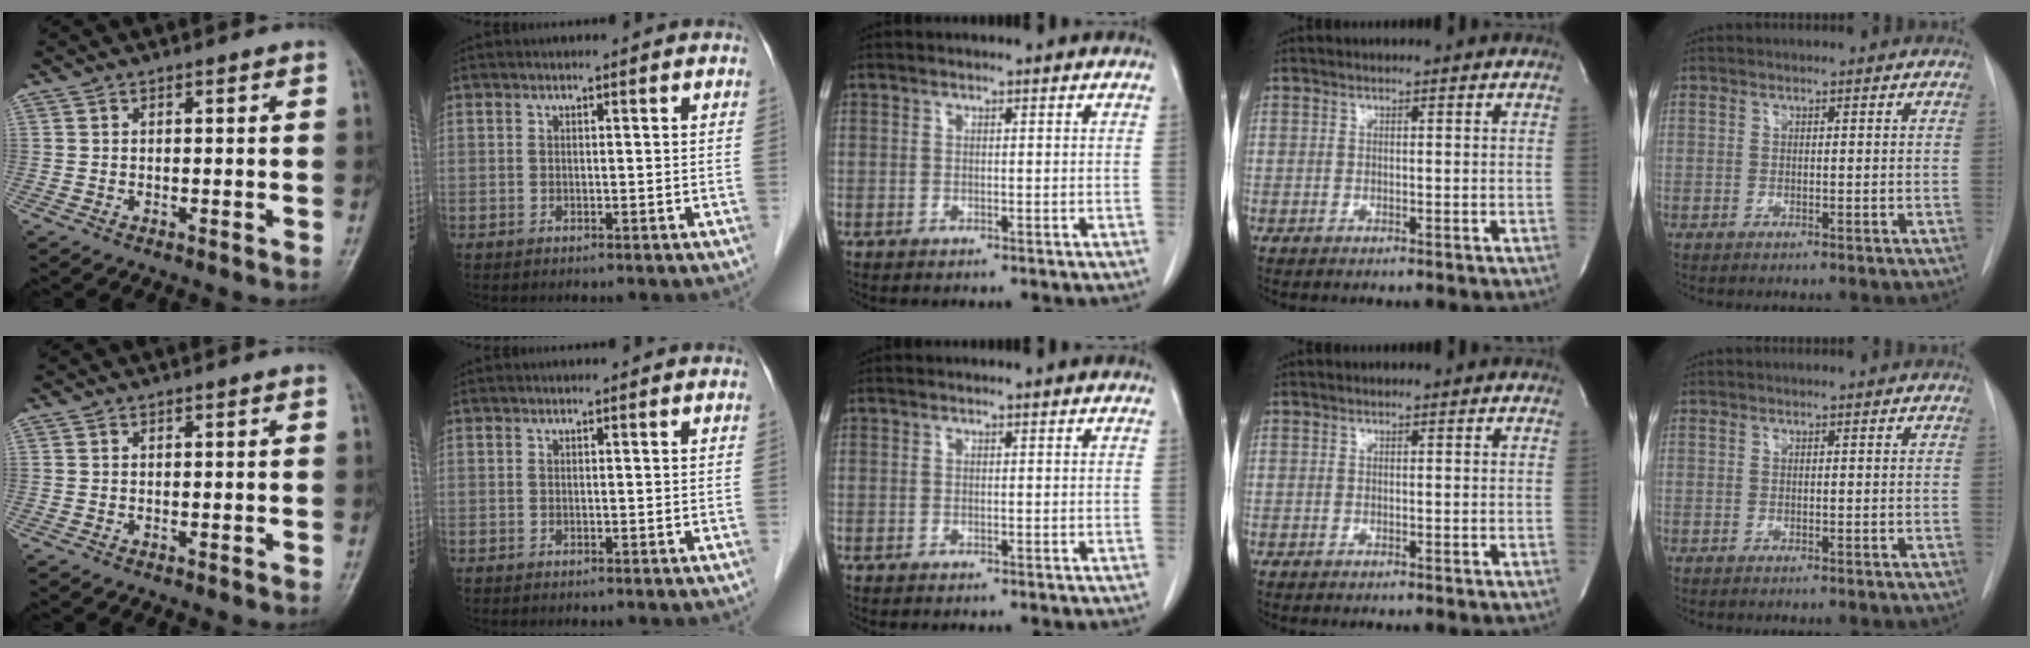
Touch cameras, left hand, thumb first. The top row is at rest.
{}